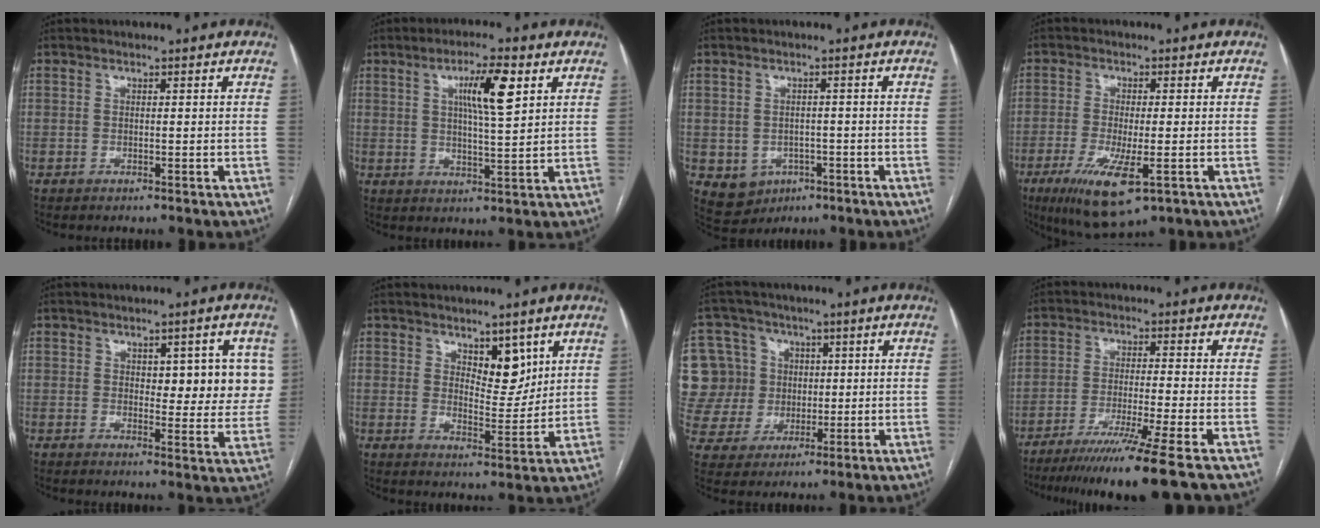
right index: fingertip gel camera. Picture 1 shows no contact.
{"total": 8.0, "force": [3.1, 0.9, 7.3], "torque": [-0.126, 0.003, 0.052]}
{"total": 4.2, "force": [-1.5, 3.7, 1.3], "torque": [-0.021, 0.001, -0.010]}
{"total": 10.1, "force": [-4.6, 2.5, 8.6], "torque": [-0.156, -0.028, -0.072]}
{"total": 9.1, "force": [2.7, 4.0, 7.7], "torque": [-0.076, 0.007, 0.033]}
{"total": 6.2, "force": [3.5, 2.8, 4.3], "torque": [-0.062, -0.010, 0.060]}
{"total": 12.4, "force": [2.7, 11.8, 3.0], "torque": [-0.097, 0.047, 0.067]}
{"total": 12.6, "force": [-9.4, -2.3, 8.1], "torque": [-0.122, -0.044, -0.149]}